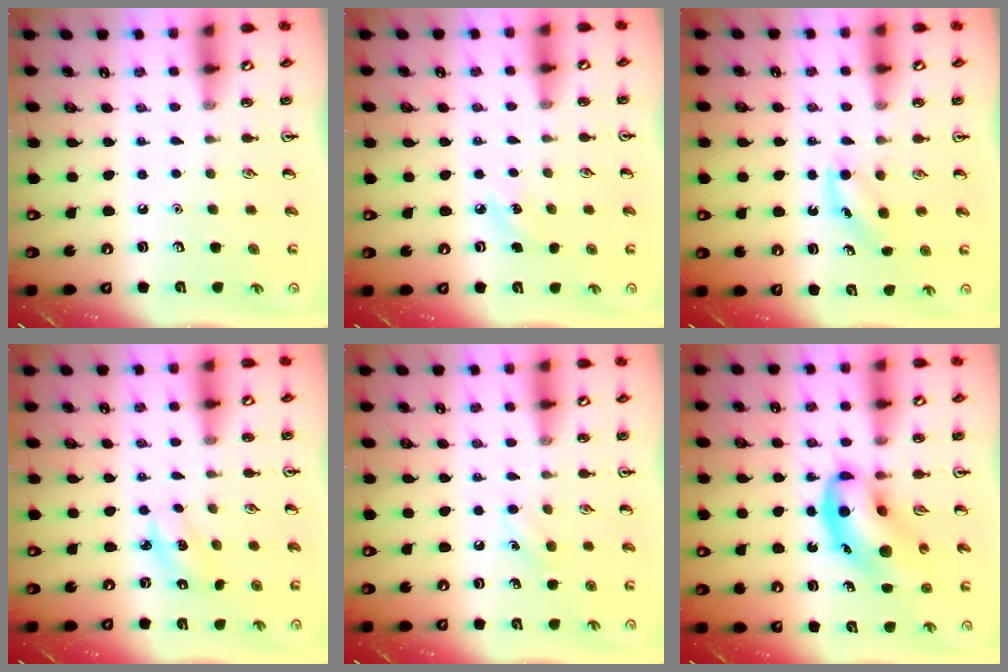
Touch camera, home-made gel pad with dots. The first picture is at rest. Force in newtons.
{"total": 4.5, "press": 4.2, "slide": 1.6}
{"total": 3.6, "press": 3.3, "slide": 1.4}
{"total": 2.6, "press": 2.5, "slide": 0.6}
{"total": 6.5, "press": 6.3, "slide": 1.7}
{"total": 12.6, "press": 12.1, "slide": 3.3}